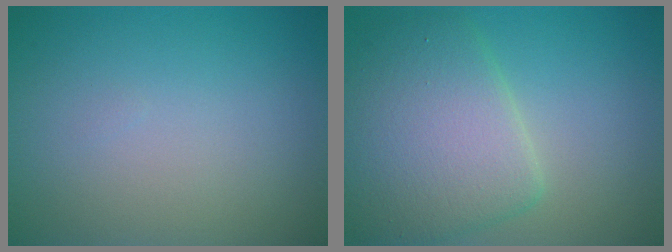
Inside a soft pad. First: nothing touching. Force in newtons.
{"total": 7.1, "press": 7.1, "slide": 0.2}